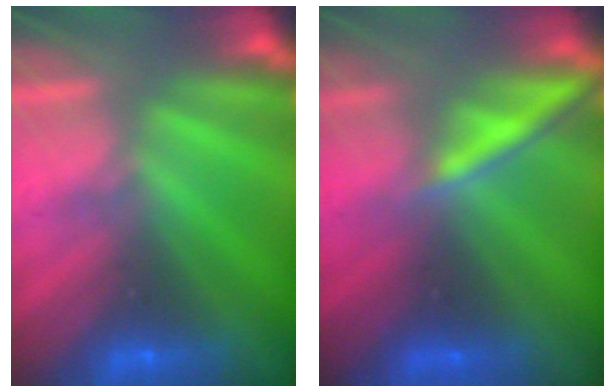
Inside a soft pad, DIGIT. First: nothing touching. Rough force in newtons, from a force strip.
{"total": 2.2}